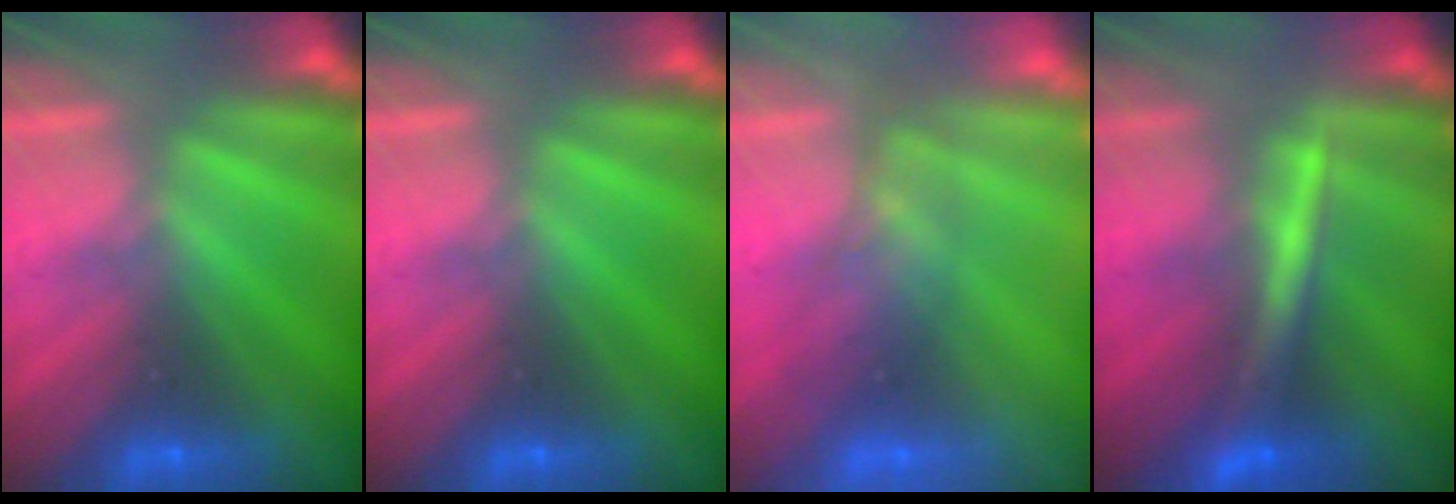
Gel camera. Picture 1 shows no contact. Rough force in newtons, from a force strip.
{"total": 0.0}
{"total": 2.6}
{"total": 2.4}